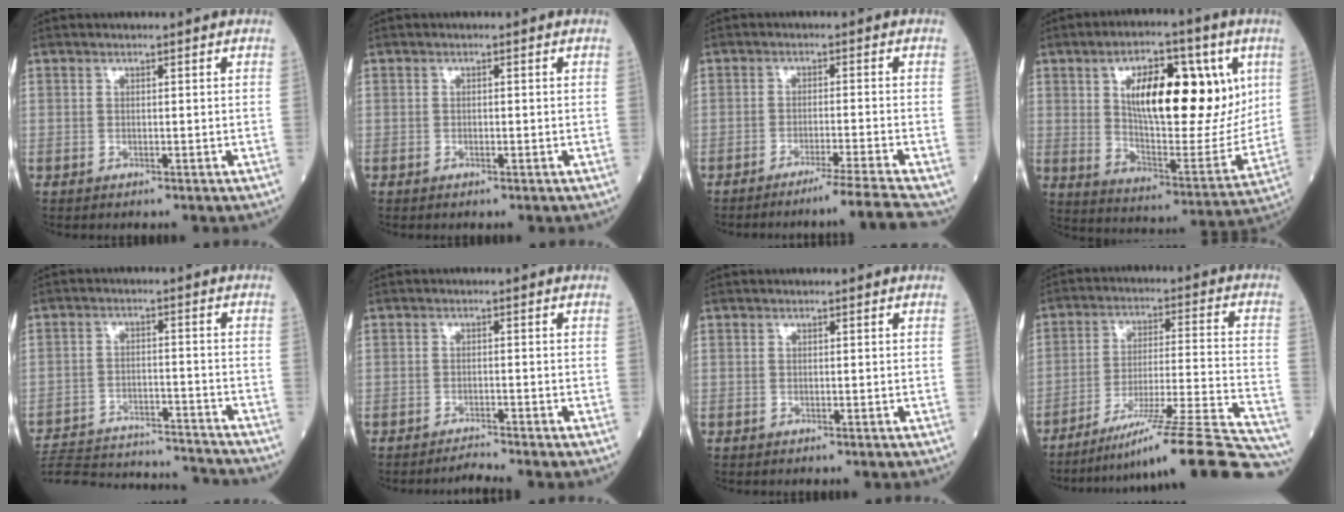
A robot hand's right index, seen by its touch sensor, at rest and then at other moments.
{"total": 0.7, "force": [-0.3, 0.2, 0.6], "torque": [-0.012, 0.000, -0.005]}
{"total": 7.2, "force": [-6.1, -2.4, 3.1], "torque": [-0.034, -0.012, -0.097]}
{"total": 20.3, "force": [6.1, 7.9, 17.6], "torque": [-0.272, 0.006, 0.102]}
{"total": 21.0, "force": [-20.2, 2.2, 5.5], "torque": [-0.122, -0.013, -0.288]}
{"total": 2.0, "force": [-1.8, -0.8, -0.1], "torque": [0.002, -0.011, -0.032]}
{"total": 0.0}
{"total": 23.1, "force": [-19.8, 0.0, 11.8], "torque": [-0.111, 0.004, -0.293]}